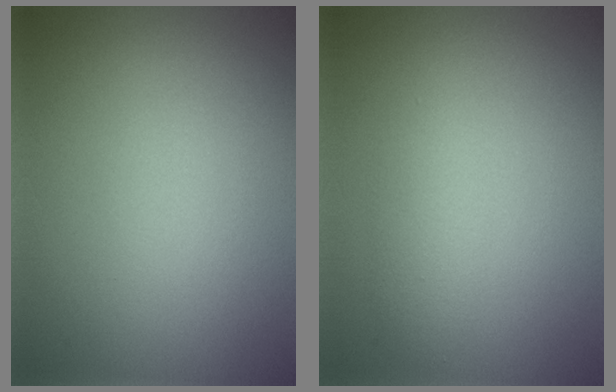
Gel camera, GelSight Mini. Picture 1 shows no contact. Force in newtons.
{"total": 2.1, "press": 2.0, "slide": 0.2}